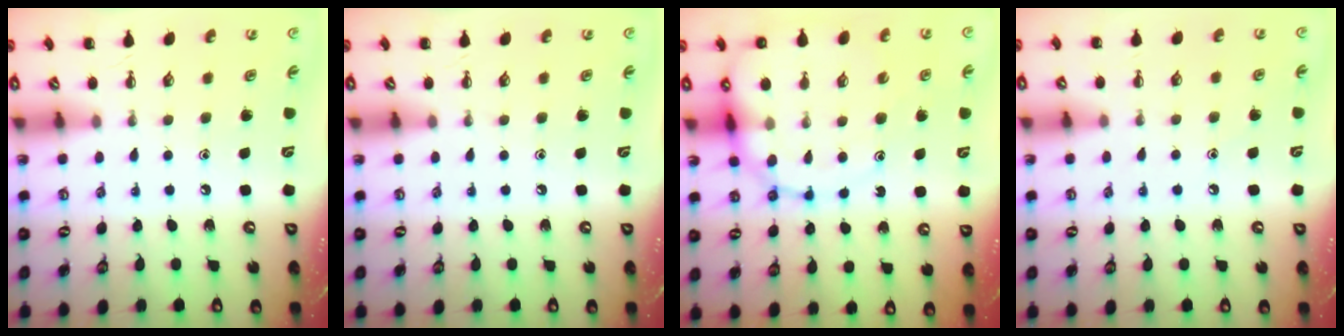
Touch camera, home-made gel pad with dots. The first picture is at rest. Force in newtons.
{"total": 0.0}
{"total": 15.7, "press": 15.3, "slide": 3.7}
{"total": 5.7, "press": 5.4, "slide": 1.9}